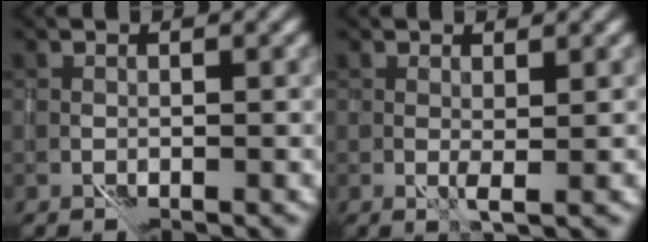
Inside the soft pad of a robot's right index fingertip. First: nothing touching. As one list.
[{"total": 1.7, "force": [1.4, -0.1, 0.9], "torque": [-0.015, 0.006, 0.025]}]